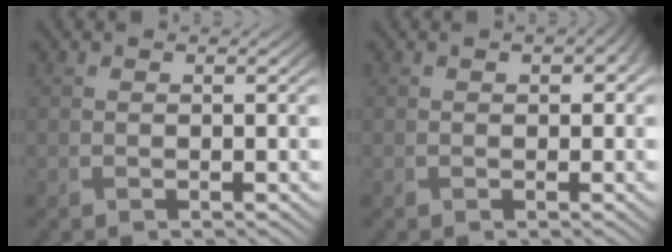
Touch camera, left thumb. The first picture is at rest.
{"total": 1.6, "force": [0.3, 1.0, 1.3], "torque": [-0.017, -0.002, 0.007]}